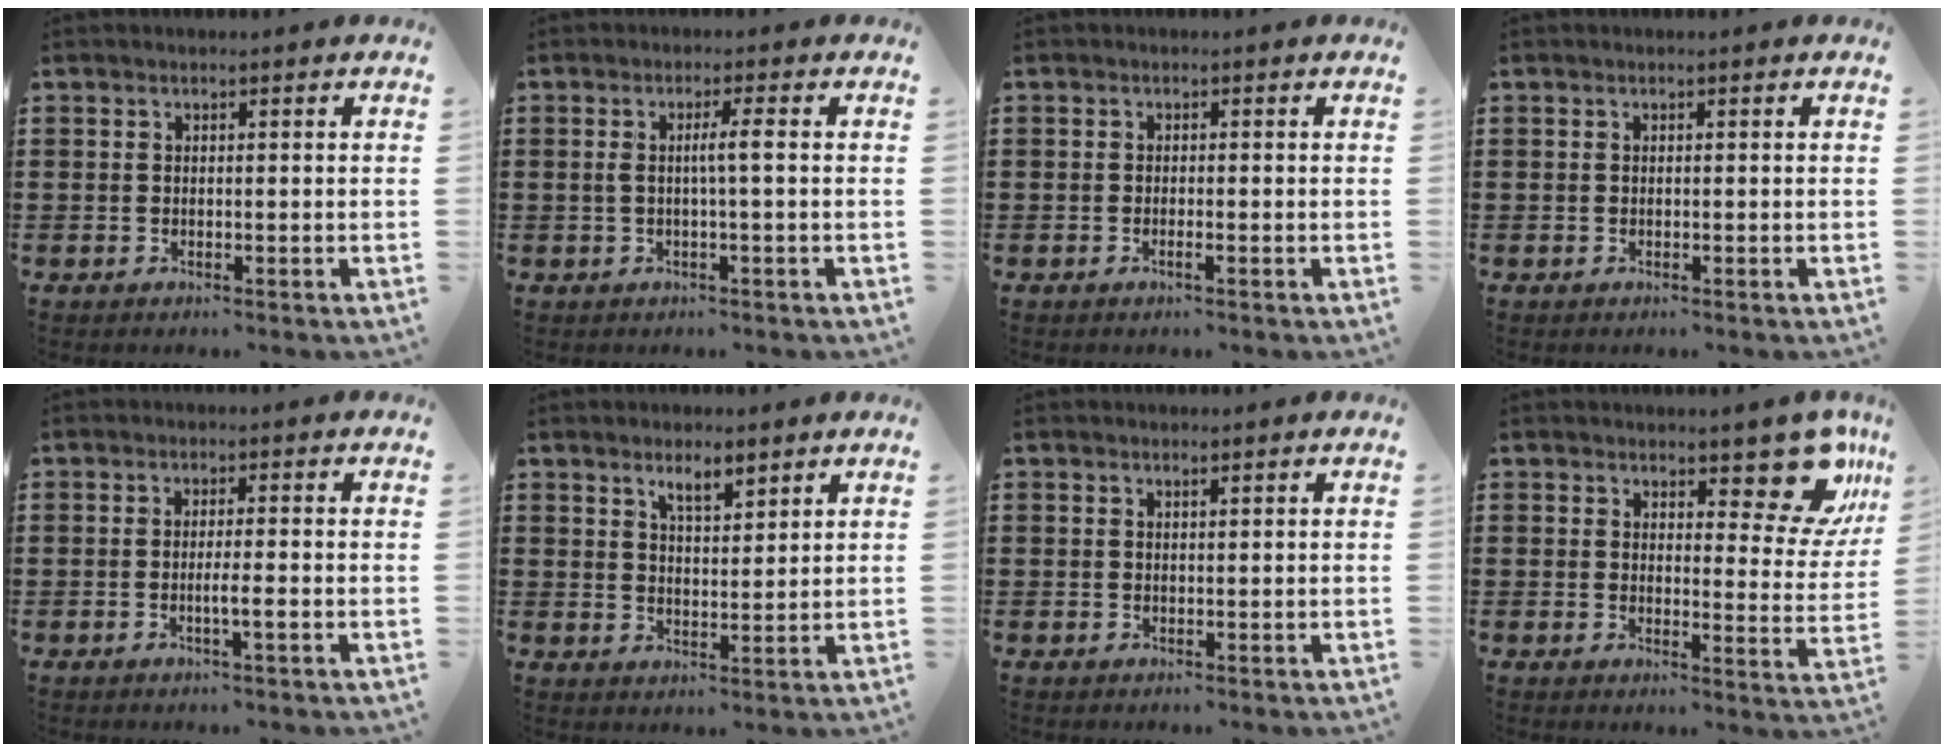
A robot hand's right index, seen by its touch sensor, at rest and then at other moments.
{"total": 2.9, "force": [-0.1, -0.1, 2.8], "torque": [-0.055, -0.002, -0.006]}
{"total": 0.9, "force": [-0.5, -0.1, 0.7], "torque": [-0.012, -0.004, -0.009]}
{"total": 0.0}
{"total": 2.5, "force": [-0.8, 0.0, 2.4], "torque": [-0.041, -0.003, -0.017]}
{"total": 3.6, "force": [2.8, 1.0, 2.0], "torque": [-0.037, 0.001, 0.049]}
{"total": 0.6, "force": [0.4, 0.1, 0.3], "torque": [-0.007, 0.000, 0.009]}
{"total": 10.3, "force": [7.6, 3.6, 5.9], "torque": [-0.081, -0.041, 0.132]}